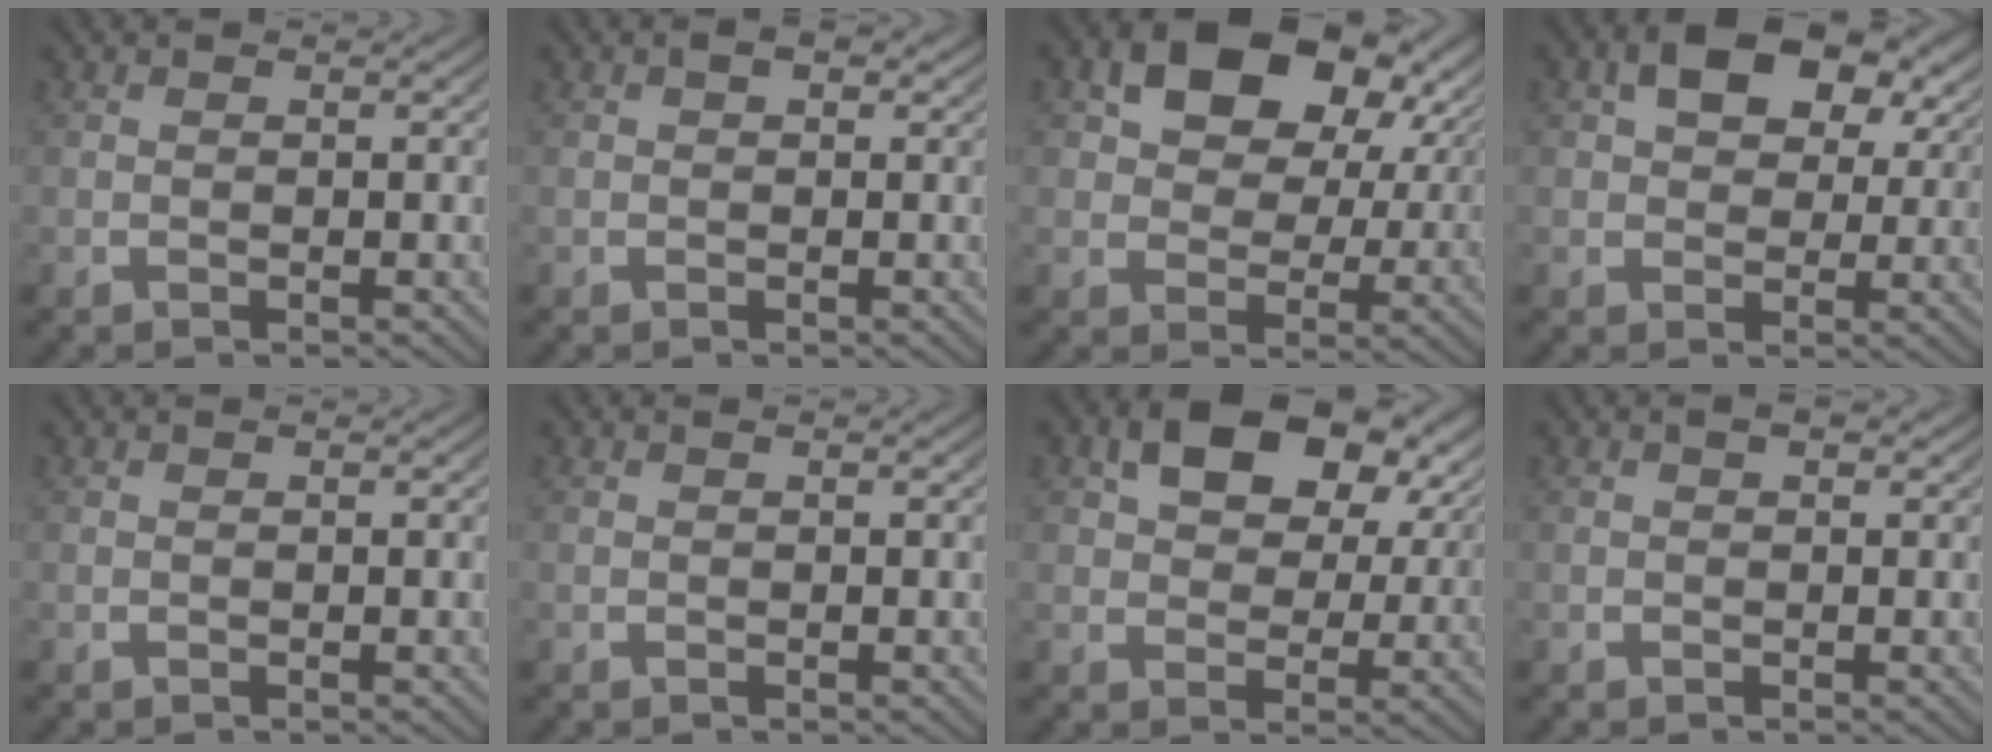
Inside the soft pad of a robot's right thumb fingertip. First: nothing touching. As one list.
[{"total": 1.2, "force": [0.6, 0.7, 0.8], "torque": [-0.013, 0.001, 0.007]}, {"total": 9.3, "force": [3.4, 5.8, 6.4], "torque": [-0.124, -0.009, 0.063]}, {"total": 6.6, "force": [3.3, 3.6, 4.5], "torque": [-0.067, 0.012, 0.052]}, {"total": 0.0}, {"total": 0.0}, {"total": 7.6, "force": [3.5, 4.2, 5.3], "torque": [-0.087, 0.007, 0.060]}, {"total": 0.9, "force": [0.5, 0.4, 0.6], "torque": [-0.008, 0.002, 0.006]}]